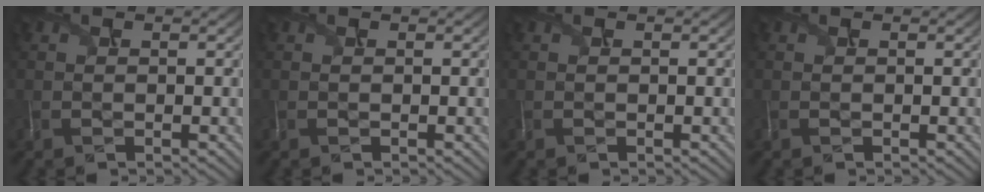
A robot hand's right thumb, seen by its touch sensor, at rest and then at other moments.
{"total": 0.0}
{"total": 0.0}
{"total": 0.0}